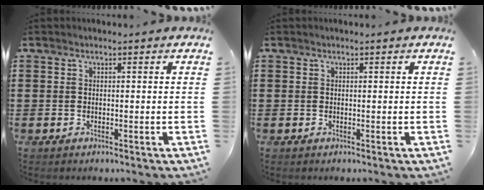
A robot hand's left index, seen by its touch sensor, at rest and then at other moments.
{"total": 0.0}